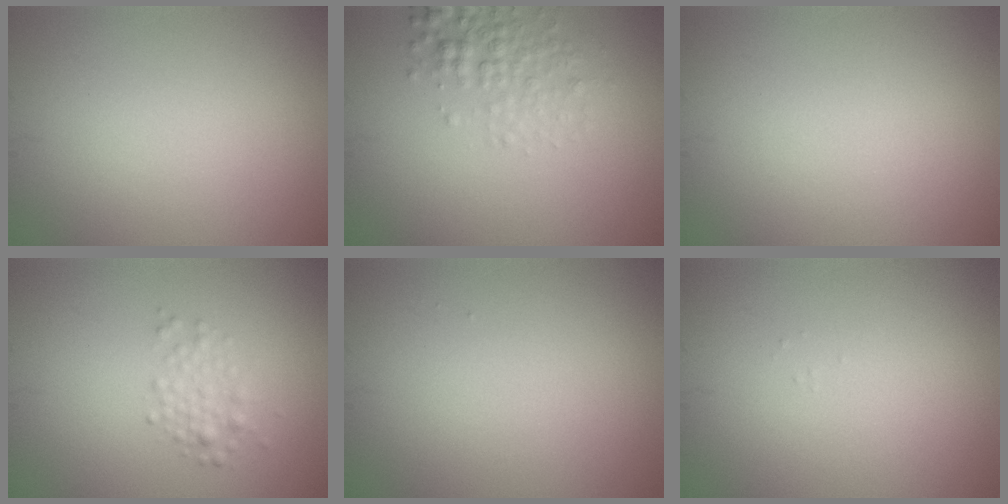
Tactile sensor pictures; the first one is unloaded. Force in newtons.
{"total": 2.6, "press": 2.6, "slide": 0.1}
{"total": 0.0}
{"total": 1.8, "press": 1.8, "slide": 0.1}
{"total": 0.0}
{"total": 0.0}